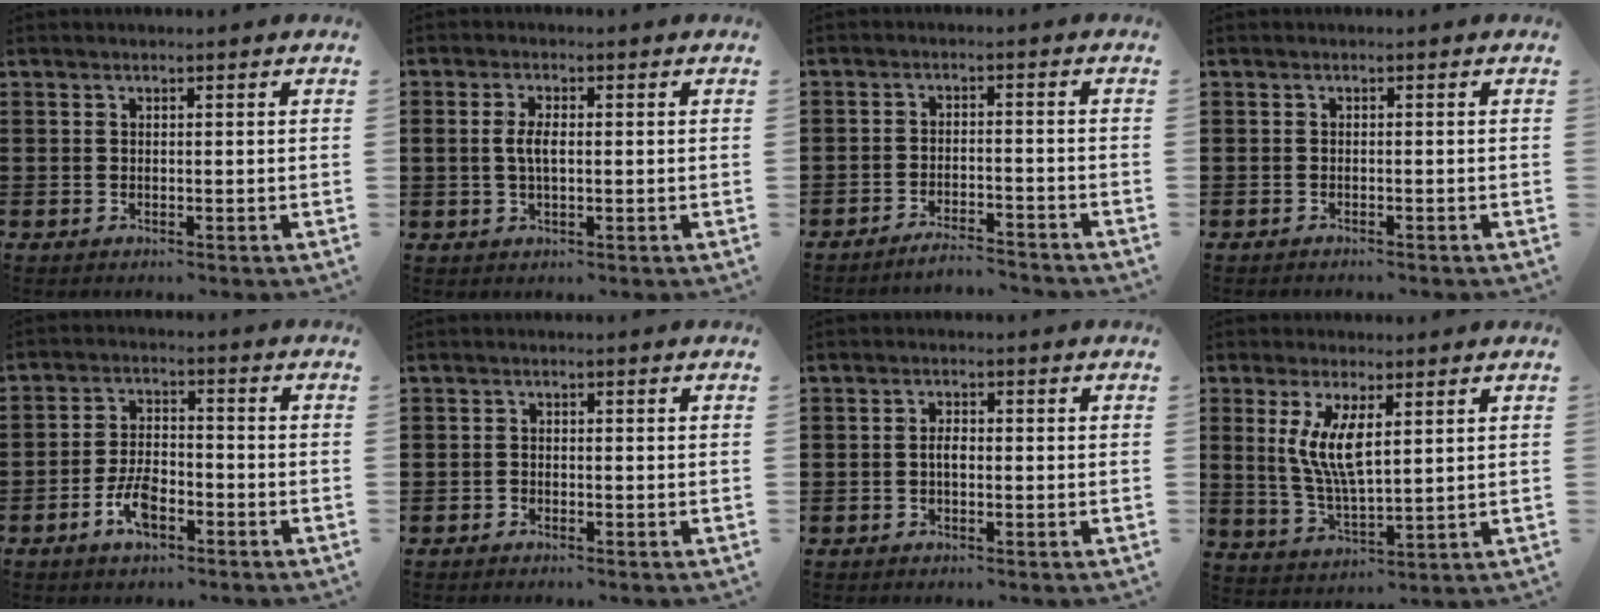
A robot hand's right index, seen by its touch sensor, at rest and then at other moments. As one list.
[{"total": 3.2, "force": [0.1, 1.3, 2.9], "torque": [-0.065, 0.001, -0.002]}, {"total": 3.5, "force": [-3.5, 0.0, 0.5], "torque": [-0.011, 0.002, -0.072]}, {"total": 0.5, "force": [-0.5, 0.0, -0.1], "torque": [-0.001, -0.001, -0.011]}, {"total": 5.7, "force": [-2.8, 2.7, 4.1], "torque": [-0.094, 0.002, -0.058]}, {"total": 0.7, "force": [-0.6, 0.4, 0.1], "torque": [-0.003, 0.001, -0.013]}, {"total": 2.0, "force": [-0.2, 0.9, 1.8], "torque": [-0.034, 0.003, -0.005]}, {"total": 7.5, "force": [2.2, 2.3, 6.8], "torque": [-0.143, -0.001, 0.036]}]